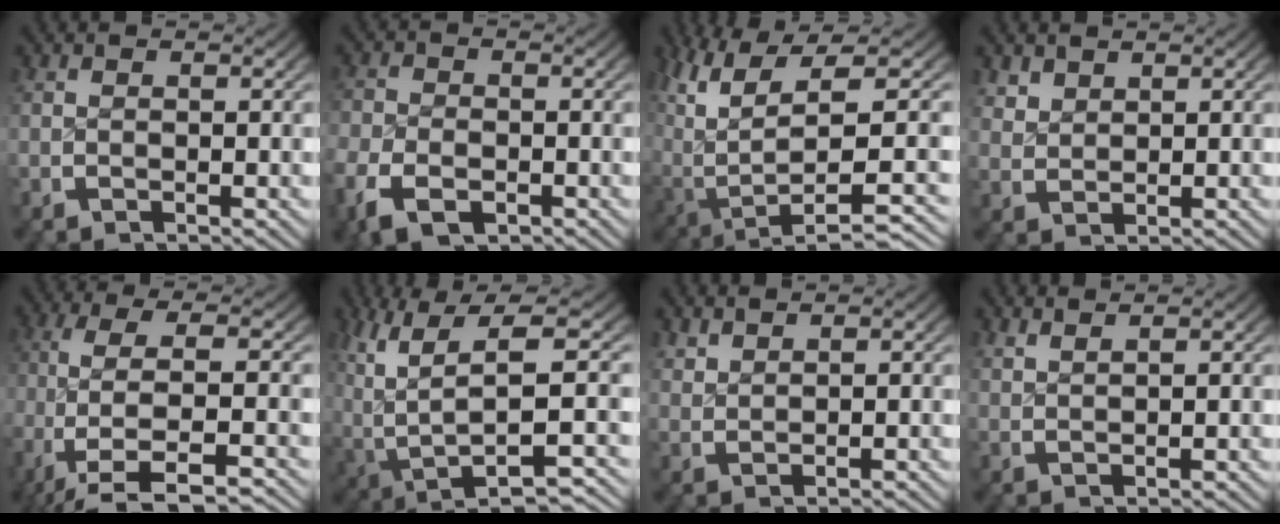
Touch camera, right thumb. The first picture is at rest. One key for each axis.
{"total": 4.3, "fx": -2.5, "fy": 2.6, "fz": 2.3, "tx": -0.043, "ty": -0.012, "tz": -0.040}
{"total": 8.8, "fx": -1.8, "fy": 5.0, "fz": 7.0, "tx": -0.154, "ty": -0.050, "tz": 0.004}
{"total": 1.8, "fx": 1.6, "fy": 0.8, "fz": 0.4, "tx": -0.005, "ty": -0.001, "tz": 0.039}
{"total": 9.9, "fx": -2.3, "fy": 4.8, "fz": 8.3, "tx": -0.195, "ty": -0.028, "tz": -0.014}
{"total": 9.2, "fx": -2.1, "fy": 4.7, "fz": 7.6, "tx": -0.162, "ty": -0.047, "tz": -0.004}
{"total": 1.5, "fx": 1.5, "fy": 0.1, "fz": 0.2, "tx": 0.002, "ty": 0.004, "tz": 0.037}
{"total": 2.0, "fx": 2.0, "fy": 0.0, "fz": 0.5, "tx": -0.005, "ty": 0.007, "tz": 0.042}